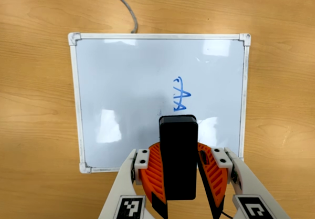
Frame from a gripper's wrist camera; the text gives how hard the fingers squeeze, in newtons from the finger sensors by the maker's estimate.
{"total": 8.1, "left": 8.6, "right": 7.7}